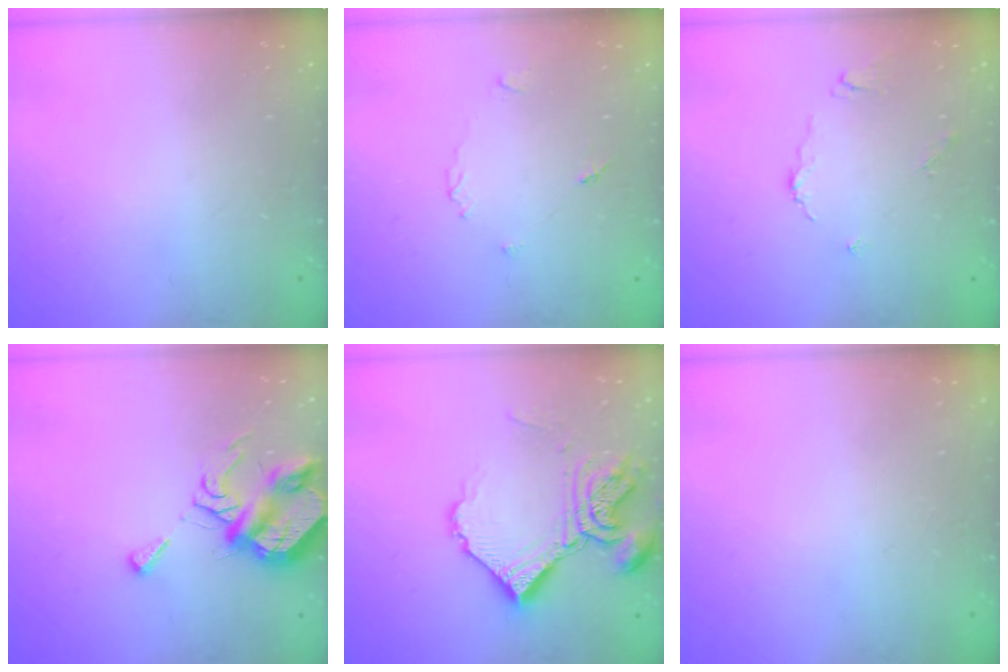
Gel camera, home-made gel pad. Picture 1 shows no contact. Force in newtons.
{"total": 3.8, "press": 3.8, "slide": 0.5}
{"total": 2.2, "press": 2.2, "slide": 0.4}
{"total": 8.9, "press": 8.8, "slide": 1.3}
{"total": 14.3, "press": 14.2, "slide": 1.6}
{"total": 1.9, "press": 1.9, "slide": 0.1}